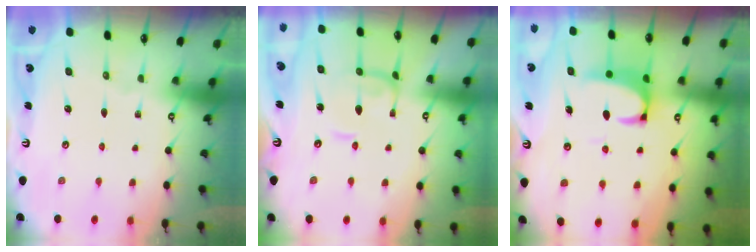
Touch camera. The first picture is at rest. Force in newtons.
{"total": 1.0, "press": 0.9, "slide": 0.4}
{"total": 2.3, "press": 2.1, "slide": 0.9}